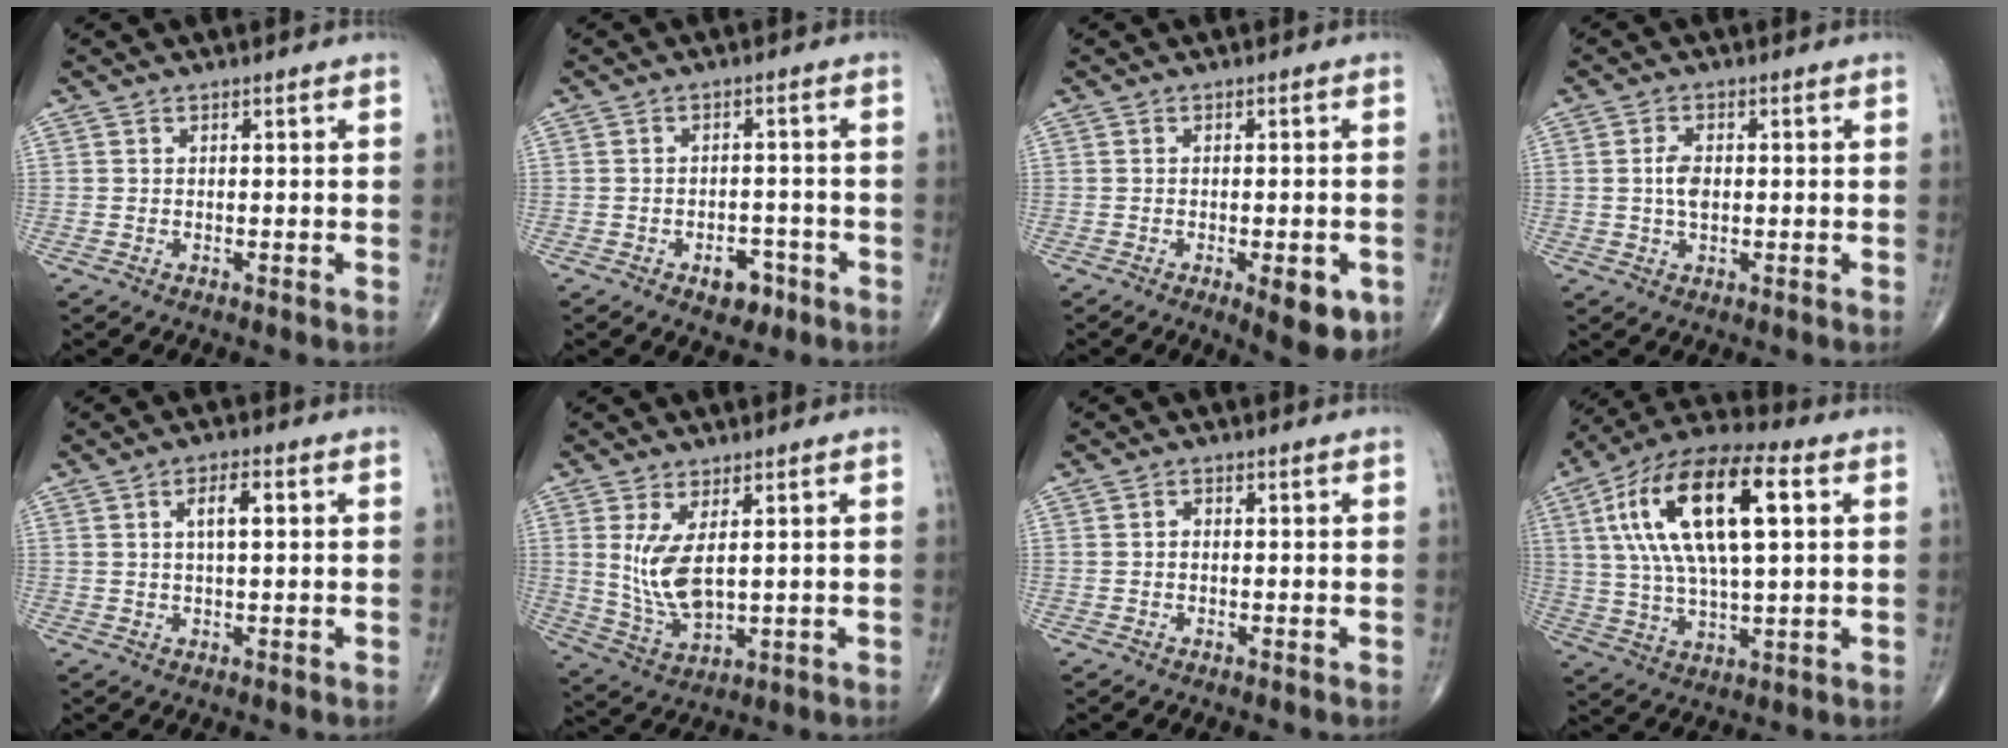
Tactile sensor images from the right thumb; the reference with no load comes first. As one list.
[{"total": 4.6, "force": [-2.5, 2.9, 2.5], "torque": [-0.012, 0.022, -0.032]}, {"total": 7.3, "force": [-2.8, 2.6, 6.2], "torque": [-0.067, -0.003, -0.030]}, {"total": 3.6, "force": [0.1, 2.0, 2.9], "torque": [-0.055, 0.002, 0.000]}, {"total": 4.1, "force": [1.0, 1.4, 3.7], "torque": [-0.057, 0.005, 0.014]}, {"total": 8.3, "force": [1.8, 3.6, 7.3], "torque": [-0.150, -0.022, 0.050]}, {"total": 0.7, "force": [-0.2, 0.6, 0.4], "torque": [0.000, 0.002, -0.009]}, {"total": 21.4, "force": [5.5, 8.3, 18.9], "torque": [-0.354, 0.017, 0.087]}]